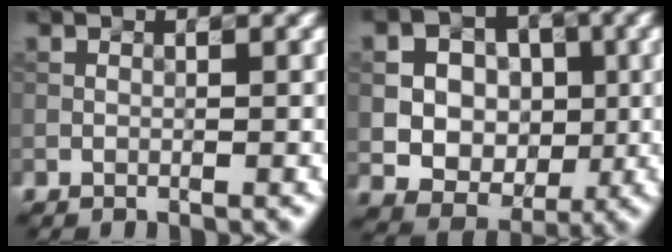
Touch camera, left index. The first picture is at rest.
{"total": 9.6, "force": [1.4, 8.5, 4.1], "torque": [-0.087, 0.020, 0.024]}